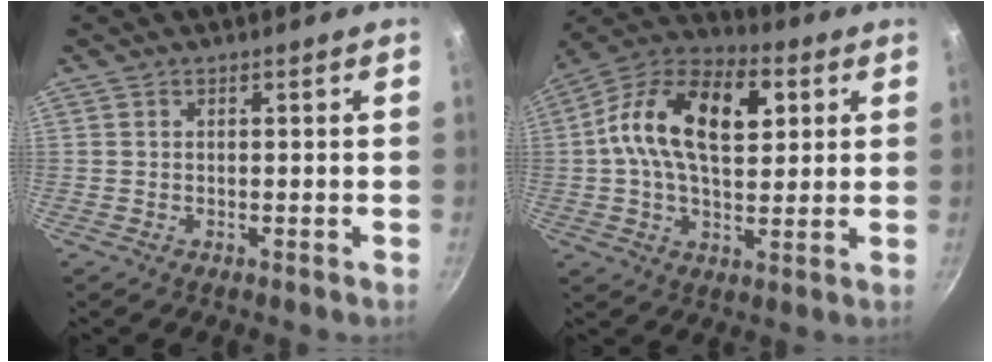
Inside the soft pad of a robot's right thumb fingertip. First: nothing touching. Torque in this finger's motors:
{"motor_torque": [1.79, 2.31, 0.62, -0.49, 0.22]}